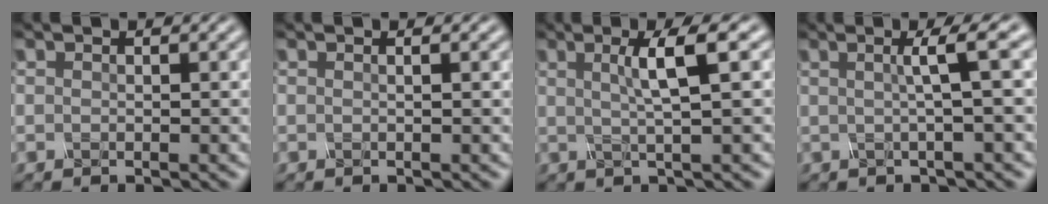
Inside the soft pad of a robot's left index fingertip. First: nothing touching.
{"total": 1.1, "force": [0.2, 0.4, 1.0], "torque": [-0.007, 0.005, -0.005]}
{"total": 4.2, "force": [1.2, 0.7, 4.0], "torque": [-0.060, 0.010, 0.017]}
{"total": 3.9, "force": [0.7, 0.5, 3.8], "torque": [-0.055, 0.014, 0.004]}